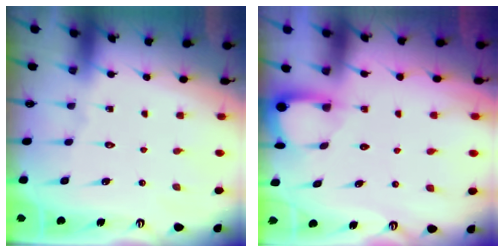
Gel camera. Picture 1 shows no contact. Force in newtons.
{"total": 2.8, "press": 2.8, "slide": 0.3}